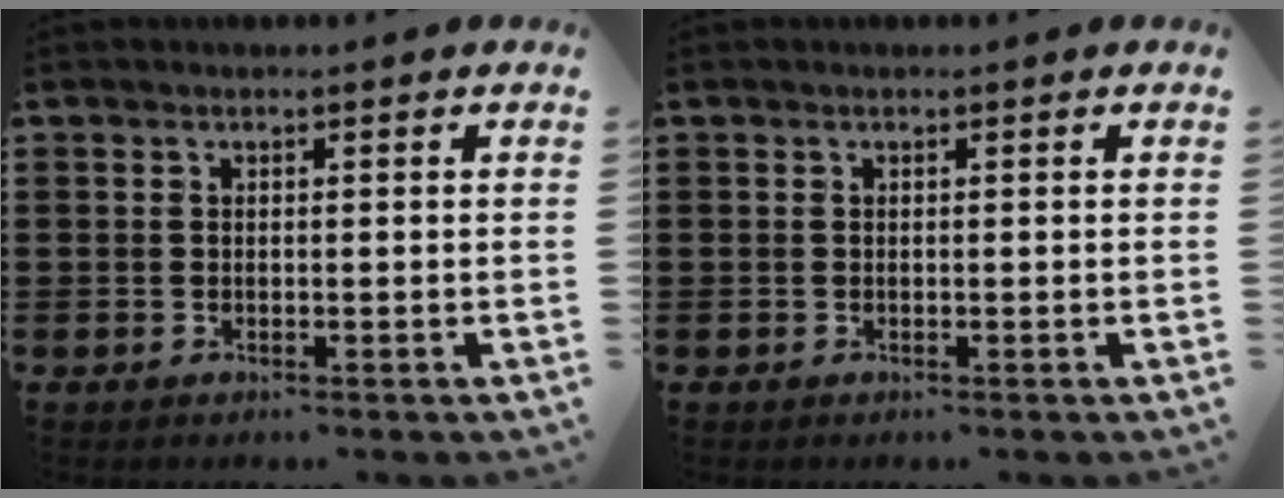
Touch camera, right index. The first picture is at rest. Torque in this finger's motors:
{"motor_torque": [-0.95, 1.18, 0.00, 0.01]}